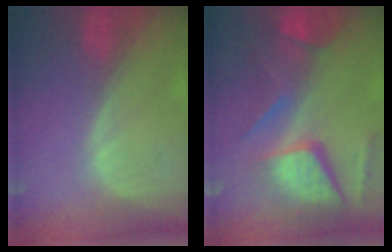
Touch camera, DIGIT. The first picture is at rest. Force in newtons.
{"total": 12.0, "press": 9.8, "slide": 6.9}